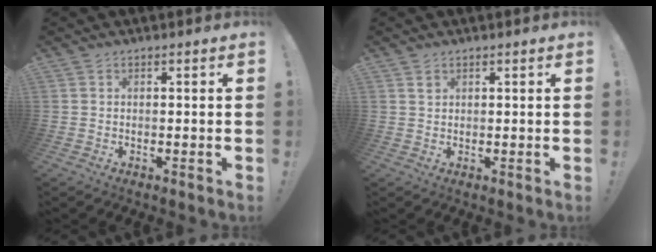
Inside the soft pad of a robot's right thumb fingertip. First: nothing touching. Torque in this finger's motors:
{"motor_torque": [0.56, -0.02, 0.02, -0.22, 0.04]}